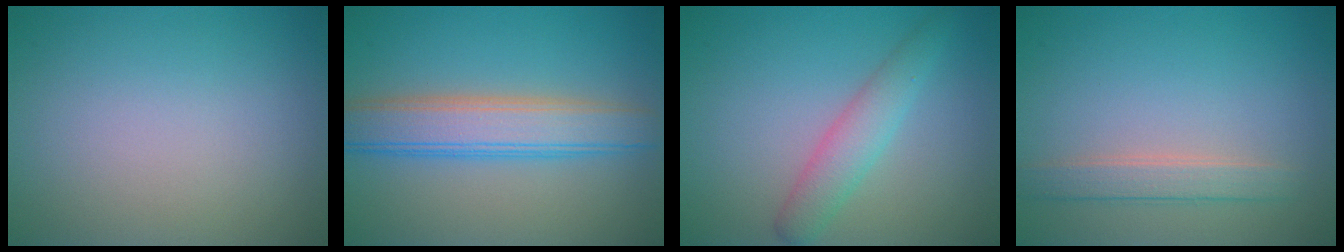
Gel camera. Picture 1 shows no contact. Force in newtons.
{"total": 5.7, "press": 5.7, "slide": 0.3}
{"total": 2.9, "press": 2.9, "slide": 0.1}
{"total": 2.3, "press": 2.3, "slide": 0.3}